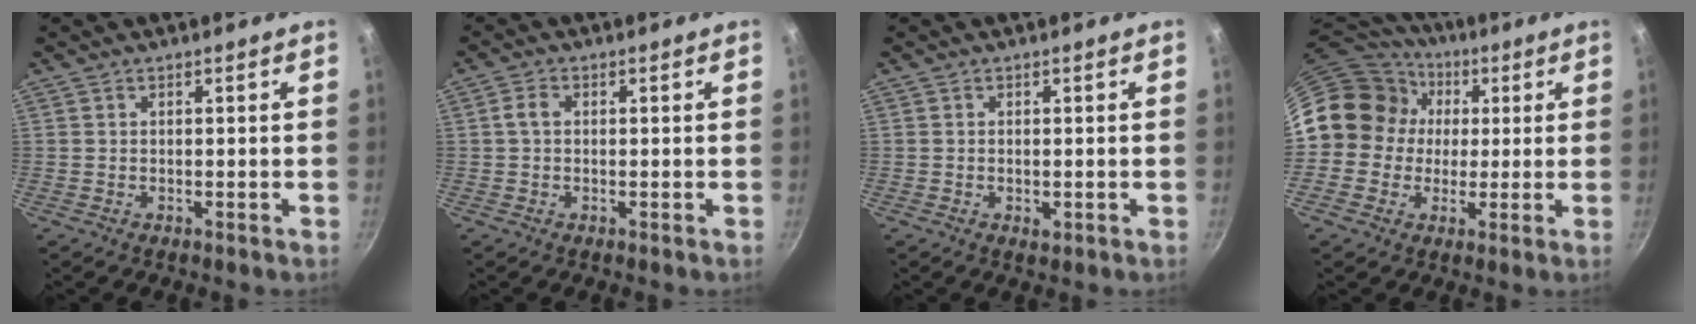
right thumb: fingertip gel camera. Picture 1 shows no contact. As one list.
[{"total": 2.3, "force": [0.2, 1.5, 1.7], "torque": [-0.035, 0.010, 0.001]}, {"total": 1.5, "force": [-0.3, 0.8, 1.2], "torque": [-0.018, -0.003, -0.005]}, {"total": 14.9, "force": [1.2, 13.7, 5.6], "torque": [-0.064, 0.029, 0.002]}]